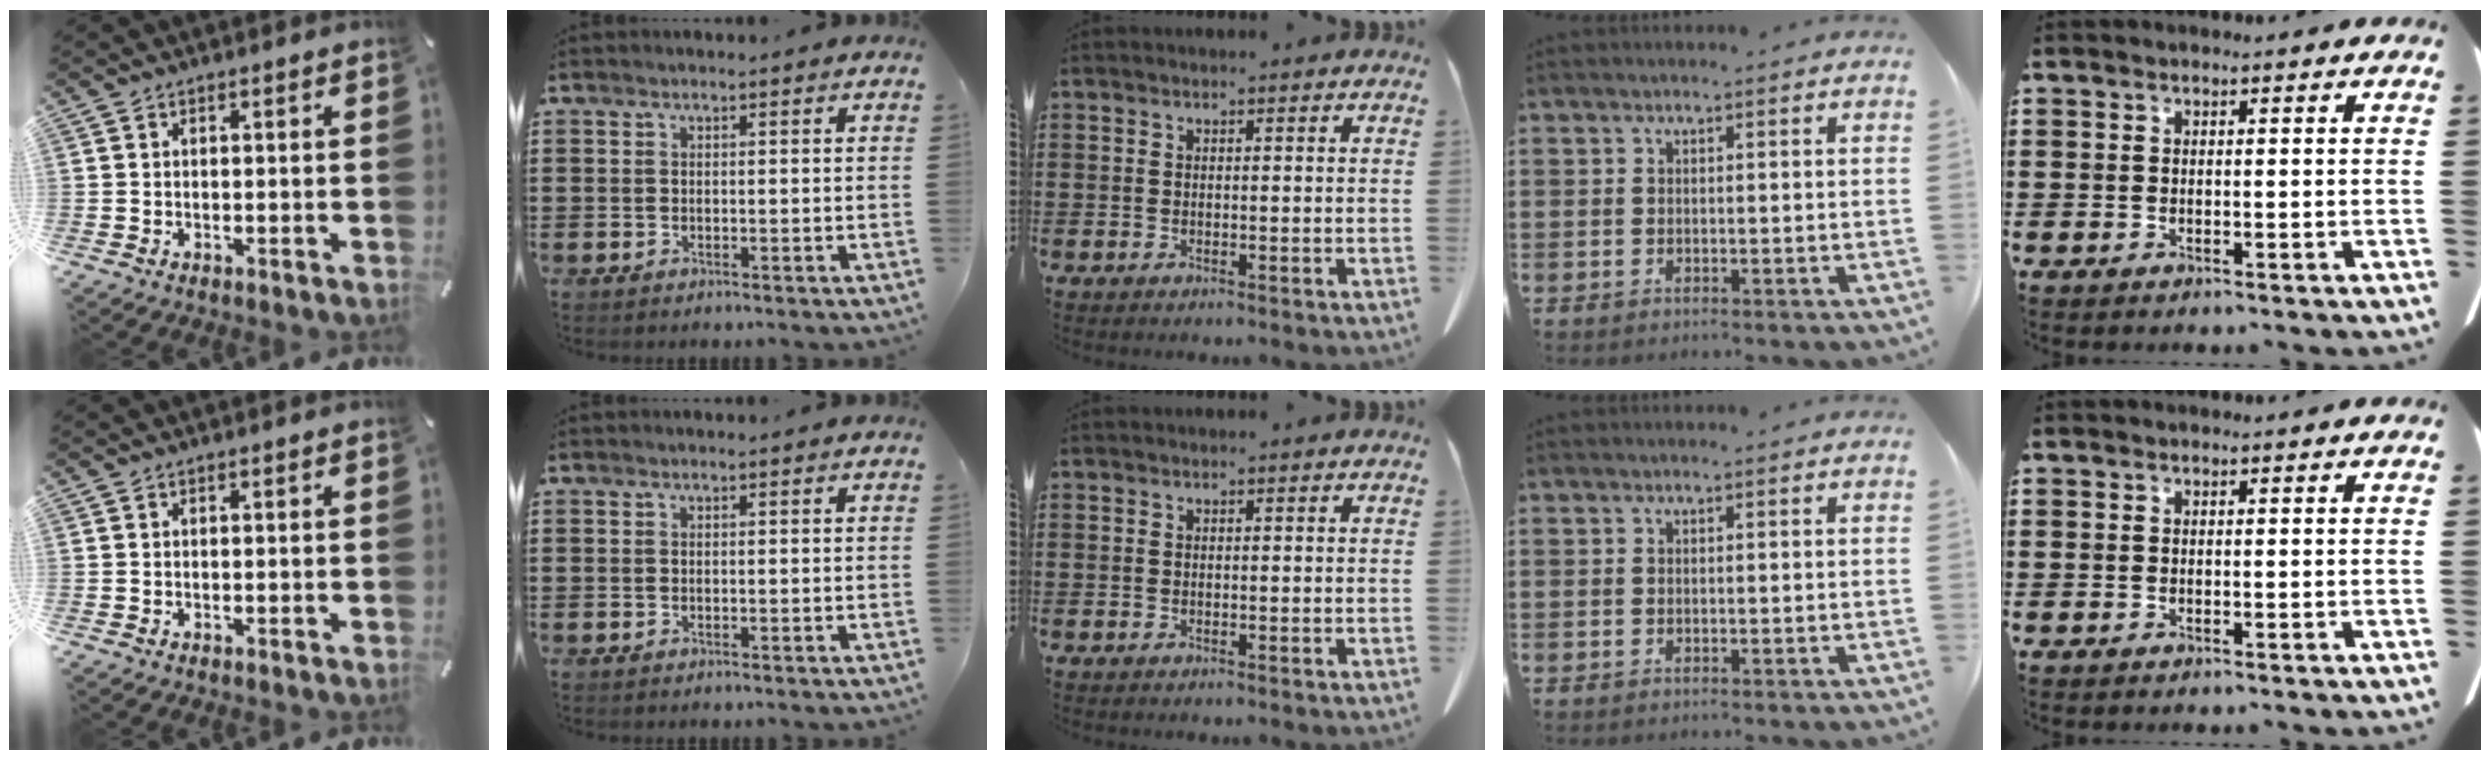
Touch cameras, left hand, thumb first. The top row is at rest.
{}